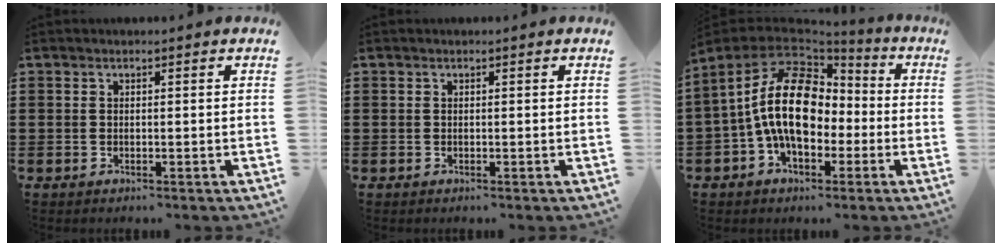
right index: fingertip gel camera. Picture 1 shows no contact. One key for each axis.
{"total": 0.0}
{"total": 14.7, "fx": 0.1, "fy": 8.7, "fz": 11.9, "tx": -0.269, "ty": 0.004, "tz": -0.007}